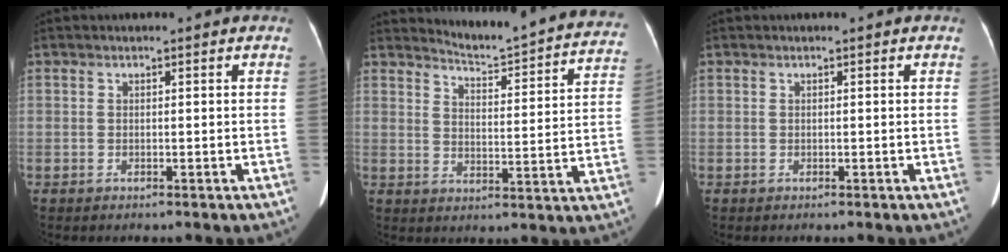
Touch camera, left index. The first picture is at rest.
{"total": 18.8, "force": [18.1, 1.2, 4.8], "torque": [-0.067, -0.078, 0.212]}
{"total": 0.0}